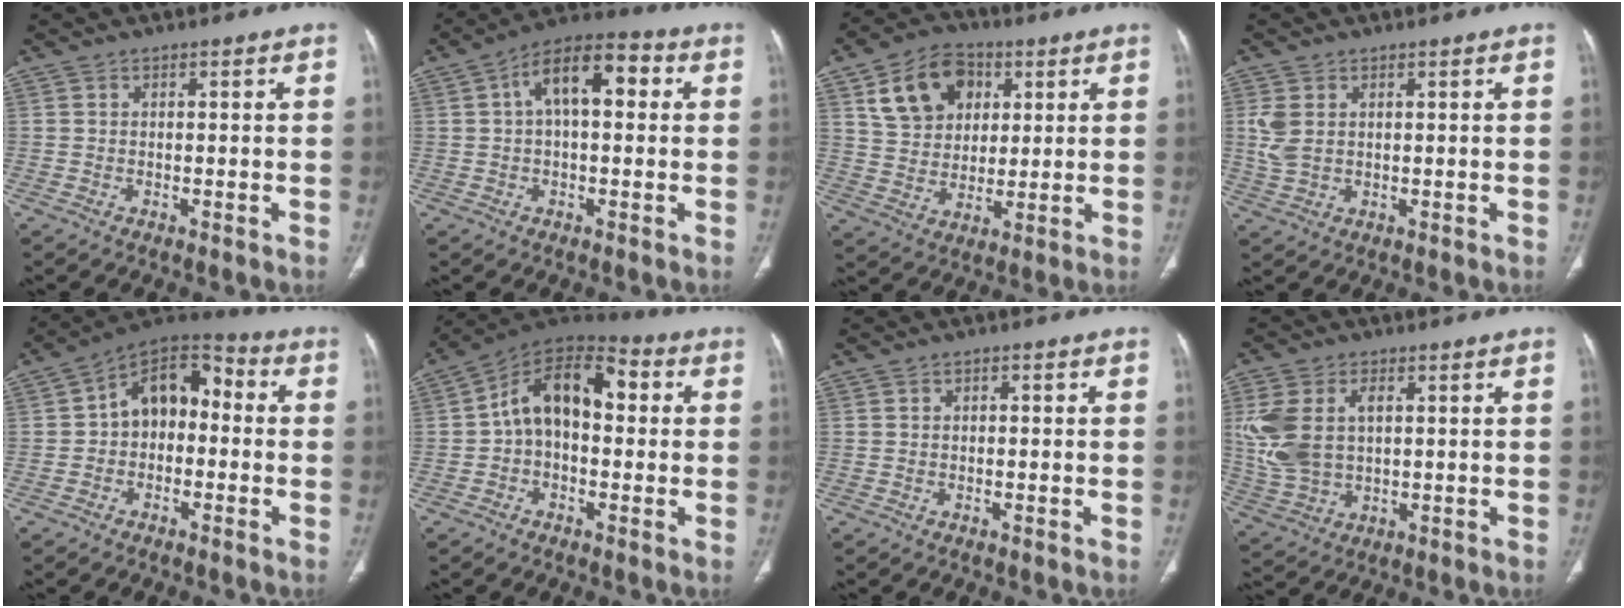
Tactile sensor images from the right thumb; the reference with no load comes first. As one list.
[{"total": 11.7, "force": [2.5, 5.8, 9.8], "torque": [-0.151, 0.036, 0.032]}, {"total": 13.6, "force": [5.3, 10.2, 7.4], "torque": [-0.096, -0.004, 0.094]}, {"total": 4.4, "force": [1.0, 3.0, 3.0], "torque": [-0.075, 0.000, 0.028]}, {"total": 11.7, "force": [-0.1, 8.2, 8.3], "torque": [-0.087, 0.043, -0.022]}, {"total": 13.4, "force": [1.0, 8.4, 10.4], "torque": [-0.140, 0.045, 0.002]}, {"total": 0.8, "force": [0.1, 0.5, 0.6], "torque": [-0.008, 0.002, -0.001]}, {"total": 12.1, "force": [2.0, 7.8, 9.0], "torque": [-0.199, 0.007, 0.050]}]